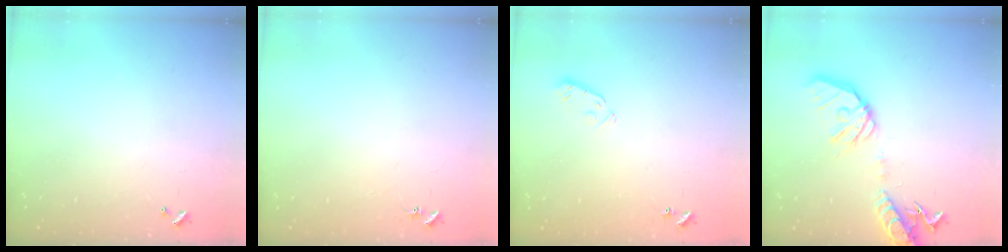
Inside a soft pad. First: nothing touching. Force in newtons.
{"total": 4.3, "press": 4.2, "slide": 0.6}
{"total": 3.3, "press": 3.1, "slide": 1.0}
{"total": 17.8, "press": 17.5, "slide": 3.0}